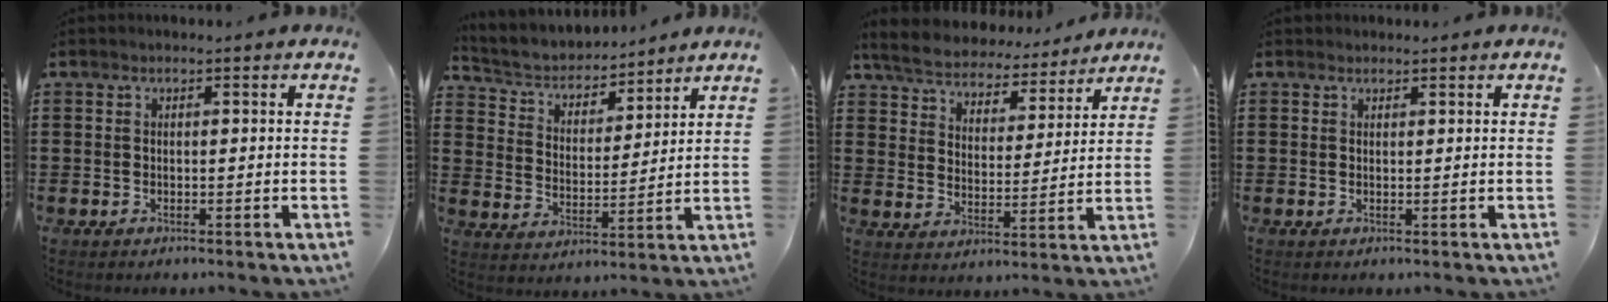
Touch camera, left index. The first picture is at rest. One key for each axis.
{"total": 4.4, "fx": 4.2, "fy": 1.3, "fz": 0.2, "tx": -0.033, "ty": -0.029, "tz": 0.068}
{"total": 5.8, "fx": 5.7, "fy": 0.6, "fz": 0.6, "tx": -0.043, "ty": -0.040, "tz": 0.098}
{"total": 0.8, "fx": 0.7, "fy": 0.4, "fz": 0.0, "tx": -0.001, "ty": 0.002, "tz": 0.014}